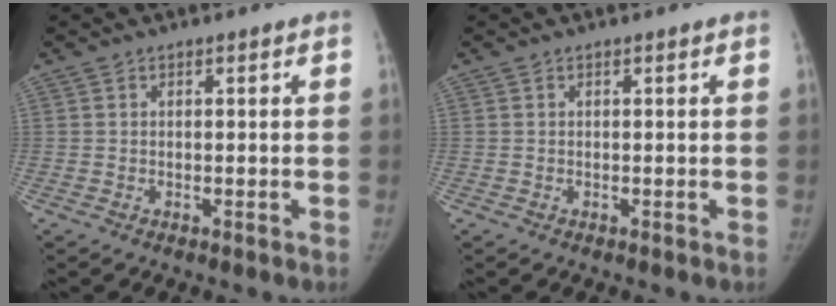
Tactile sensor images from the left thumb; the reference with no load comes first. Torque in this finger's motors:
{"motor_torque": [0.00, 0.00, 0.48, -0.43, 0.00]}